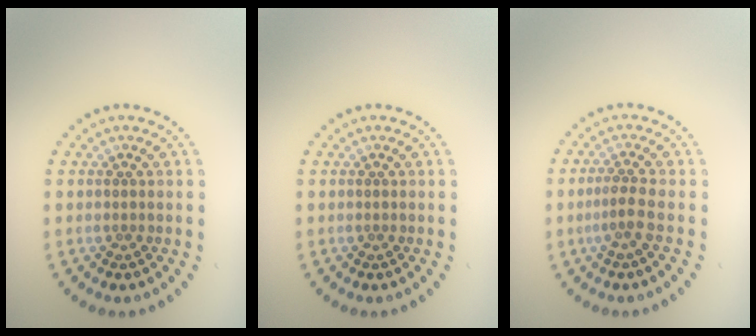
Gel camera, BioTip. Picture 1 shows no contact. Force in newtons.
{"total": 0.0}
{"total": 2.0, "press": 1.3, "slide": 1.5}